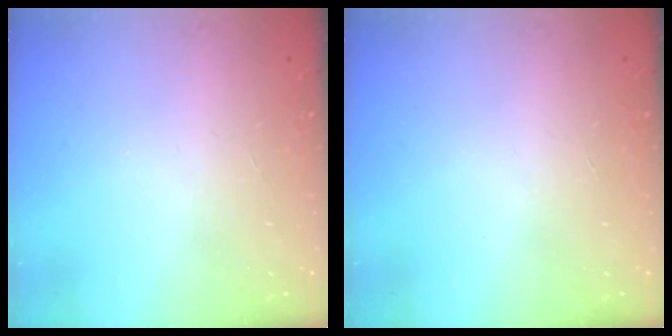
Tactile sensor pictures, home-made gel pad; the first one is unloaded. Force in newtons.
{"total": 0.0}